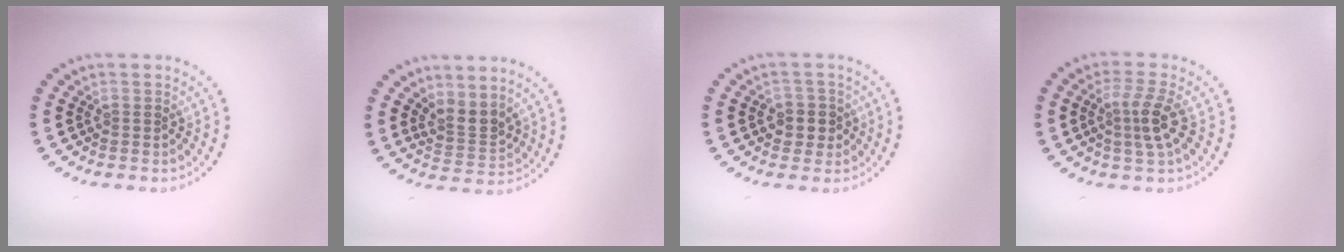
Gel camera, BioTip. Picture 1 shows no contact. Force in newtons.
{"total": 2.6, "press": 1.9, "slide": 1.7}
{"total": 2.2, "press": 2.1, "slide": 0.8}
{"total": 2.9, "press": 2.5, "slide": 1.4}